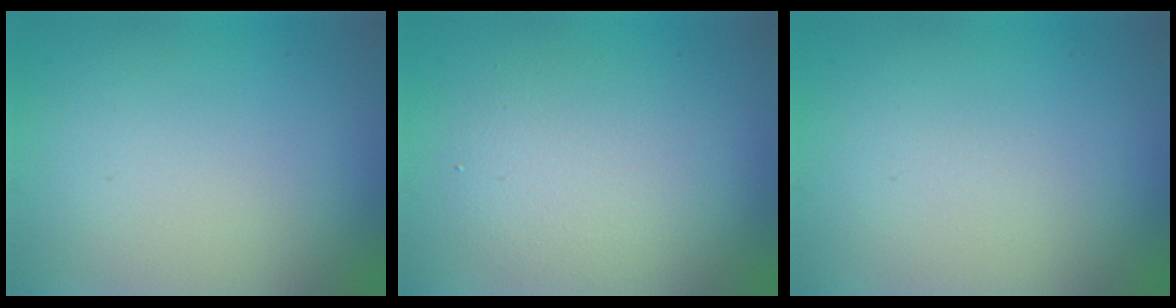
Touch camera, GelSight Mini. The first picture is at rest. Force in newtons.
{"total": 3.7, "press": 3.7, "slide": 0.2}
{"total": 0.0}